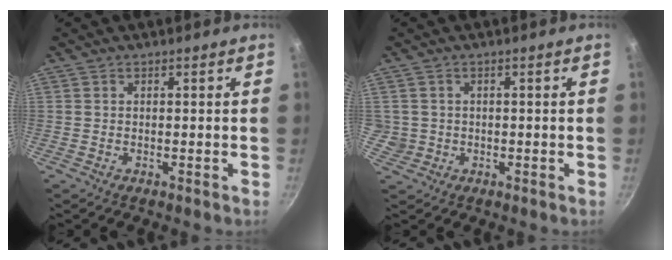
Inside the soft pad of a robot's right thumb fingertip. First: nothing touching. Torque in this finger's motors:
{"motor_torque": [0.44, 0.43, 0.76, 0.53, 0.24]}